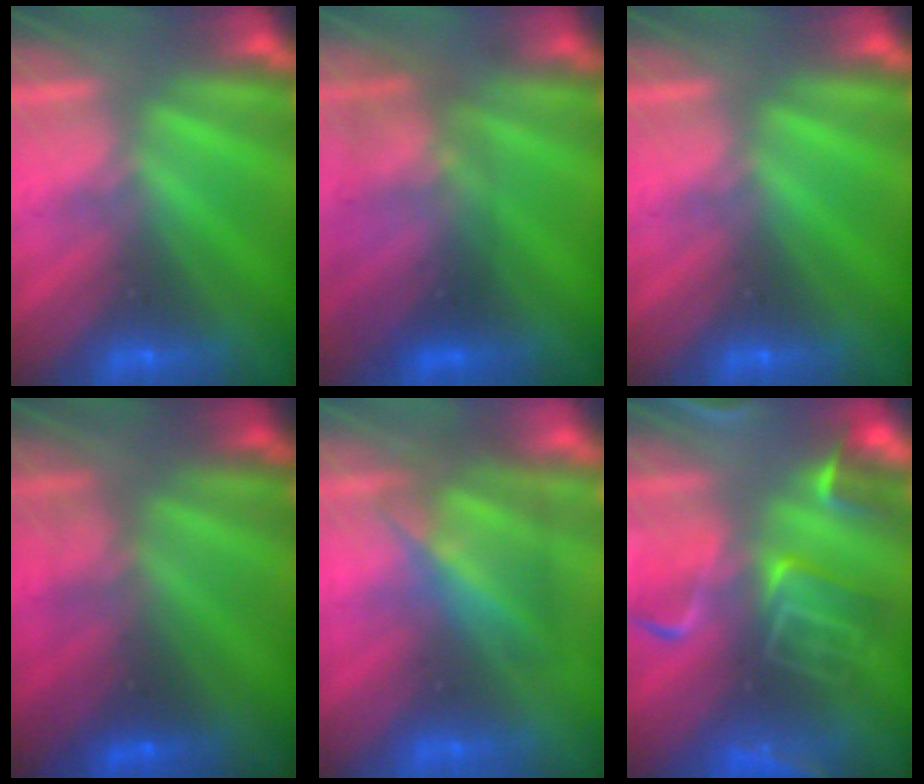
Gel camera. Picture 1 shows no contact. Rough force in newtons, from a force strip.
{"total": 2.7}
{"total": 0.0}
{"total": 2.7}
{"total": 4.9}
{"total": 9.2}